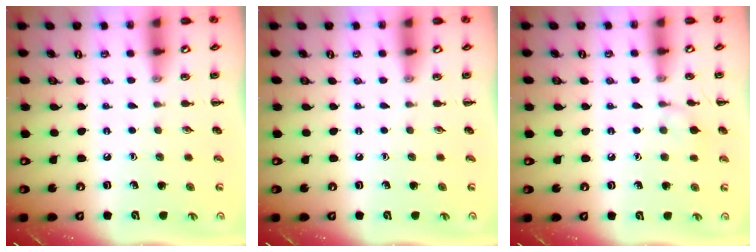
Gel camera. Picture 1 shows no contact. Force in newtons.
{"total": 0.0}
{"total": 5.9, "press": 5.6, "slide": 1.9}